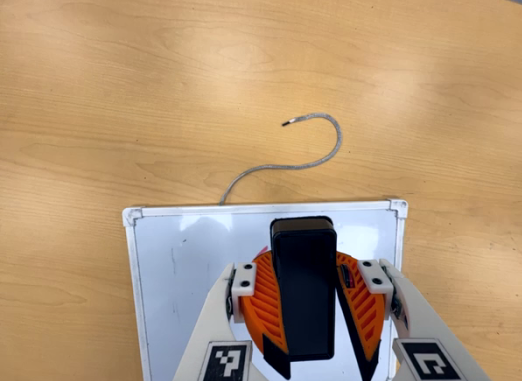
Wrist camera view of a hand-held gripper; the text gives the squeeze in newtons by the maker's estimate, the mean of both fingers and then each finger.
{"total": 11.8, "left": 11.4, "right": 12.1}